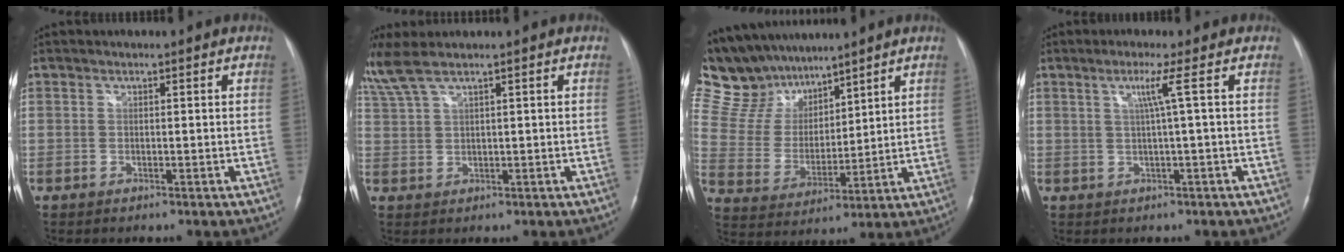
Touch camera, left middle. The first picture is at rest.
{"total": 4.5, "force": [3.4, -0.1, 3.0], "torque": [-0.084, 0.025, 0.081]}
{"total": 14.1, "force": [12.3, 5.6, 3.8], "torque": [-0.088, 0.027, 0.243]}
{"total": 3.3, "force": [0.8, -1.5, 2.9], "torque": [-0.060, -0.004, 0.020]}